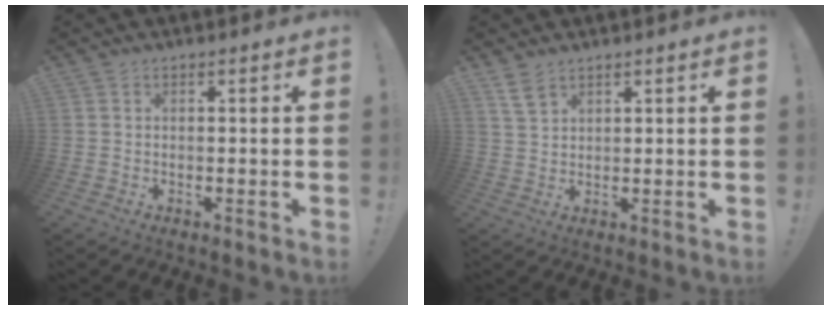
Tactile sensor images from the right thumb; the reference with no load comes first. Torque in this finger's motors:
{"motor_torque": [0.04, -0.01, 0.06, -0.04, 0.00]}